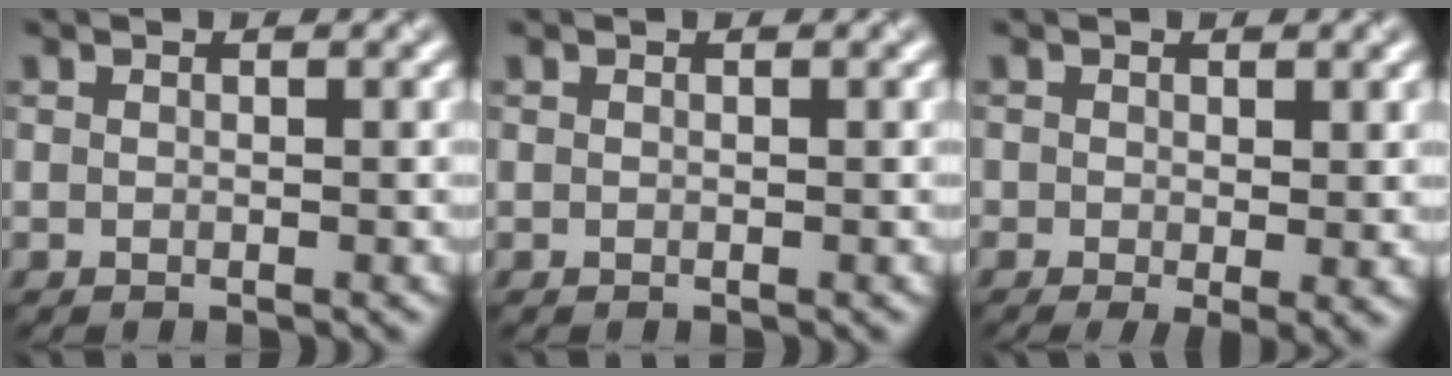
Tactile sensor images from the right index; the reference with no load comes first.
{"total": 0.0}
{"total": 2.6, "force": [-0.3, 1.1, 2.4], "torque": [-0.038, -0.011, -0.005]}